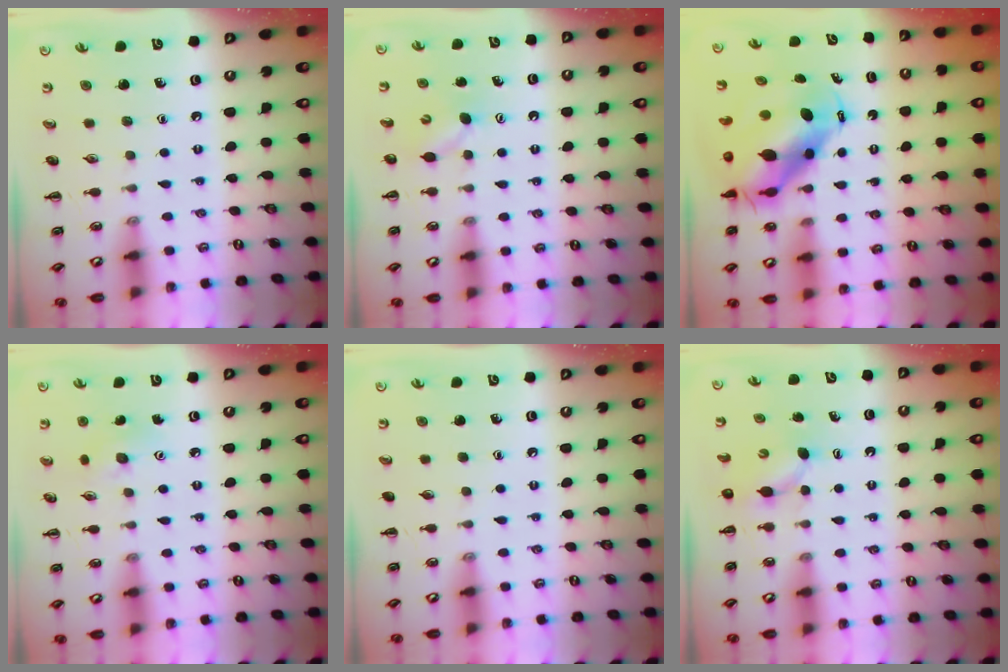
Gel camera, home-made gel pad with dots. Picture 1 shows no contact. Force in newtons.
{"total": 4.7, "press": 4.6, "slide": 1.1}
{"total": 10.3, "press": 10.1, "slide": 2.1}
{"total": 3.7, "press": 3.6, "slide": 0.9}
{"total": 0.0}
{"total": 3.6, "press": 3.5, "slide": 0.5}